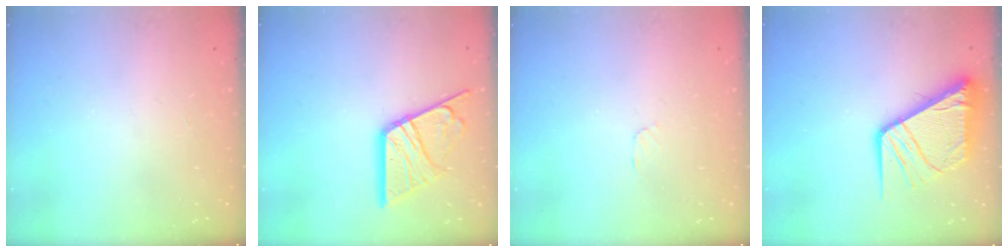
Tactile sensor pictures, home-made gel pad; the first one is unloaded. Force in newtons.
{"total": 15.4, "press": 15.3, "slide": 1.4}
{"total": 3.2, "press": 3.2, "slide": 0.5}
{"total": 14.9, "press": 14.8, "slide": 1.9}